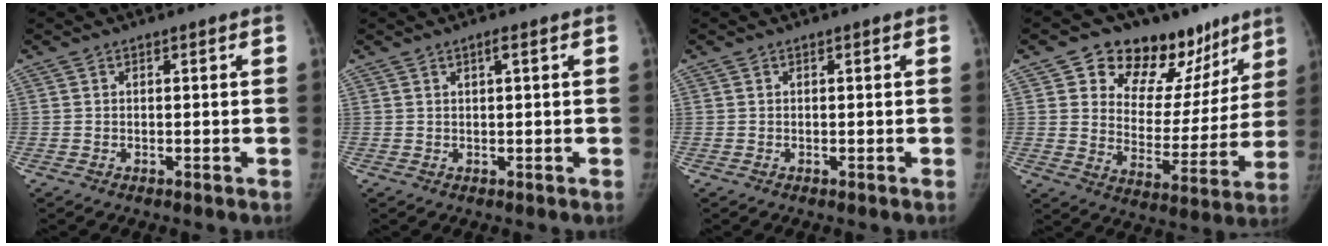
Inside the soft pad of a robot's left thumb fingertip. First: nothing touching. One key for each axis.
{"total": 1.2, "fx": 0.6, "fy": 0.2, "fz": 1.0, "tx": -0.016, "ty": 0.000, "tz": 0.009}
{"total": 0.0}
{"total": 20.6, "fx": 13.0, "fy": 12.3, "fz": 10.1, "tx": -0.070, "ty": -0.059, "tz": 0.191}